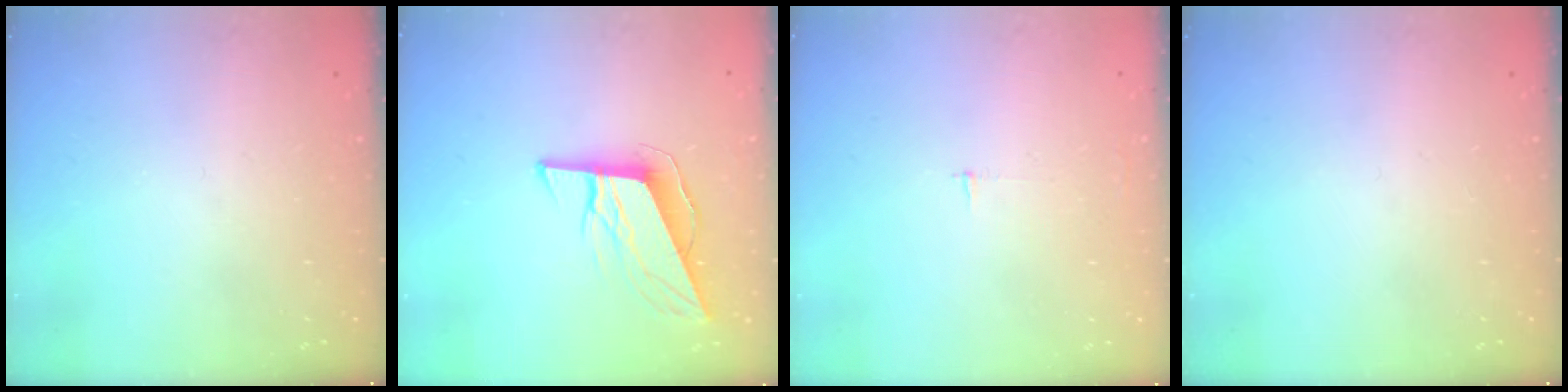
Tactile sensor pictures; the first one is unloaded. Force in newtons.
{"total": 9.9, "press": 9.5, "slide": 2.7}
{"total": 2.5, "press": 2.5, "slide": 0.2}
{"total": 0.0}